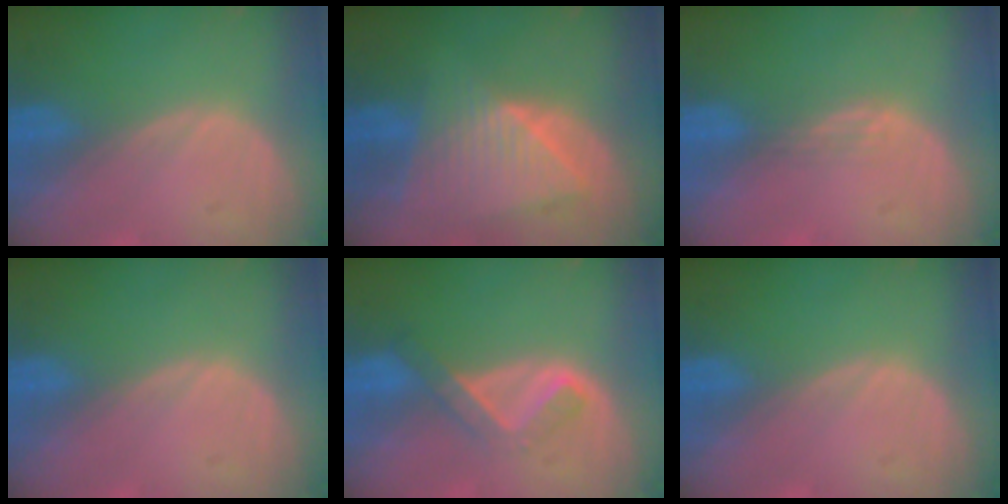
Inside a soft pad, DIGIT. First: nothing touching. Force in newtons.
{"total": 9.0, "press": 7.9, "slide": 4.3}
{"total": 1.8, "press": 1.3, "slide": 1.2}
{"total": 0.0}
{"total": 5.1, "press": 4.4, "slide": 2.7}
{"total": 0.0}